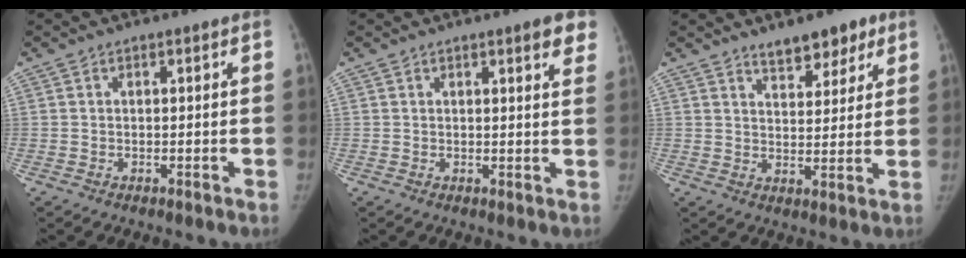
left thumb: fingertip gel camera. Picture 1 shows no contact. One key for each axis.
{"total": 4.9, "fx": 3.2, "fy": 1.1, "fz": 3.6, "tx": -0.024, "ty": -0.009, "tz": 0.033}
{"total": 7.5, "fx": 5.4, "fy": 3.4, "fz": 4.0, "tx": -0.021, "ty": -0.032, "tz": 0.080}